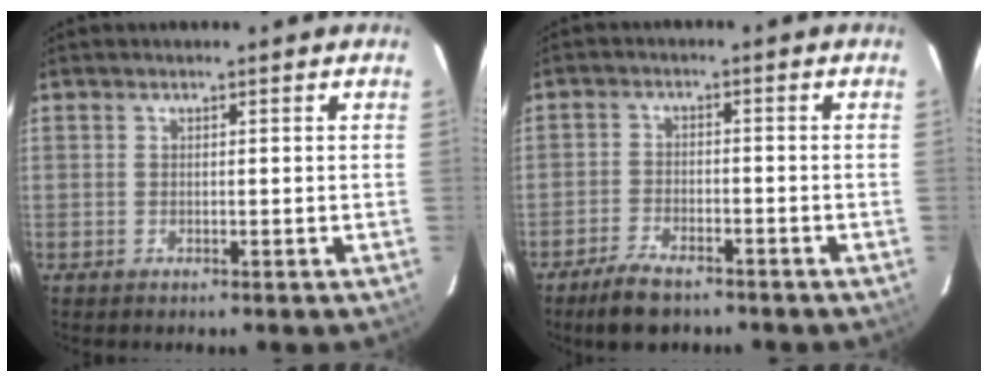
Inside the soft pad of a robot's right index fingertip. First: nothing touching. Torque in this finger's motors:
{"motor_torque": [0.56, -0.42, 0.17, 0.03]}